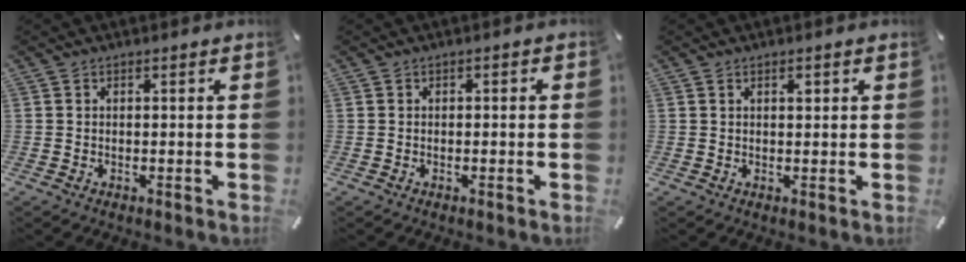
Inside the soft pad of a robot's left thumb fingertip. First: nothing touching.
{"total": 0.5, "force": [-0.3, 0.3, 0.3], "torque": [-0.006, 0.000, -0.006]}
{"total": 1.4, "force": [0.6, 0.5, 1.1], "torque": [-0.015, -0.002, 0.009]}